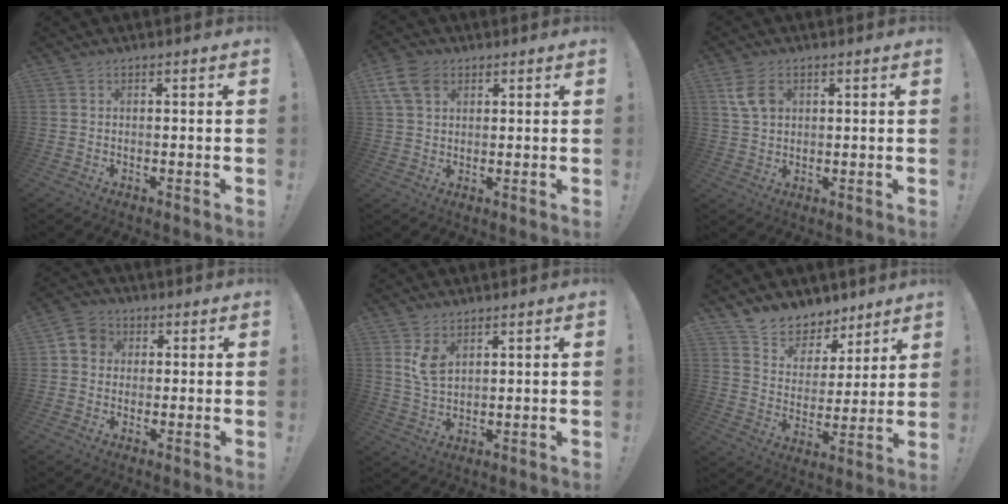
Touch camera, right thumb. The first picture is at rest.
{"total": 8.9, "force": [4.0, 6.2, 5.1], "torque": [-0.097, 0.000, 0.080]}
{"total": 6.6, "force": [2.4, 4.7, 4.0], "torque": [-0.076, -0.001, 0.049]}
{"total": 6.3, "force": [1.0, 5.7, 2.3], "torque": [-0.034, 0.009, 0.022]}
{"total": 6.3, "force": [3.2, 3.6, 4.1], "torque": [-0.070, -0.020, 0.058]}
{"total": 8.8, "force": [7.2, 5.0, 0.8], "torque": [-0.023, -0.065, 0.138]}